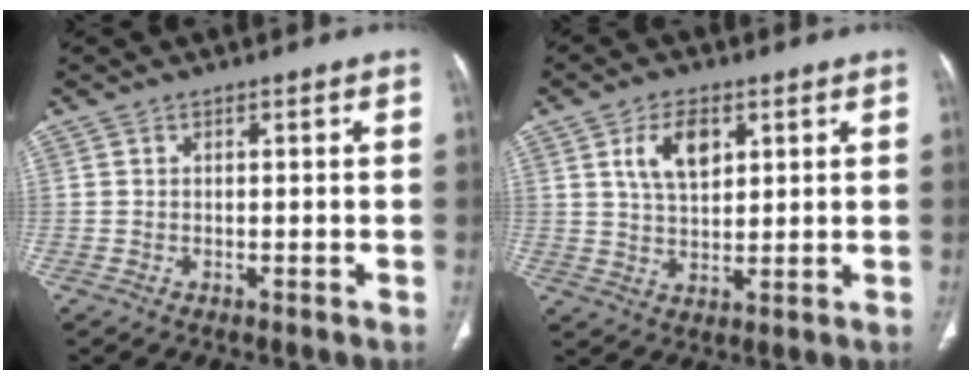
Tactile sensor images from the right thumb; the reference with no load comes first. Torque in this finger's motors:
{"motor_torque": [0.26, 0.56, 0.16, -0.15, 0.09]}